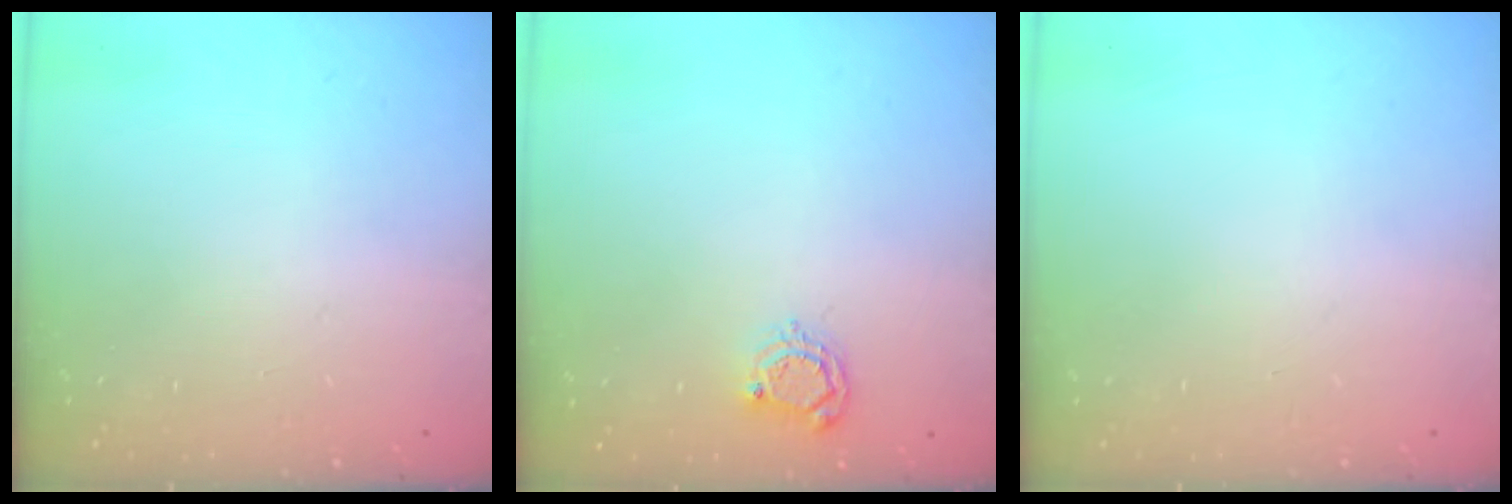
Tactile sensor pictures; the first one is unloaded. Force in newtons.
{"total": 4.3, "press": 4.3, "slide": 0.5}
{"total": 0.0}